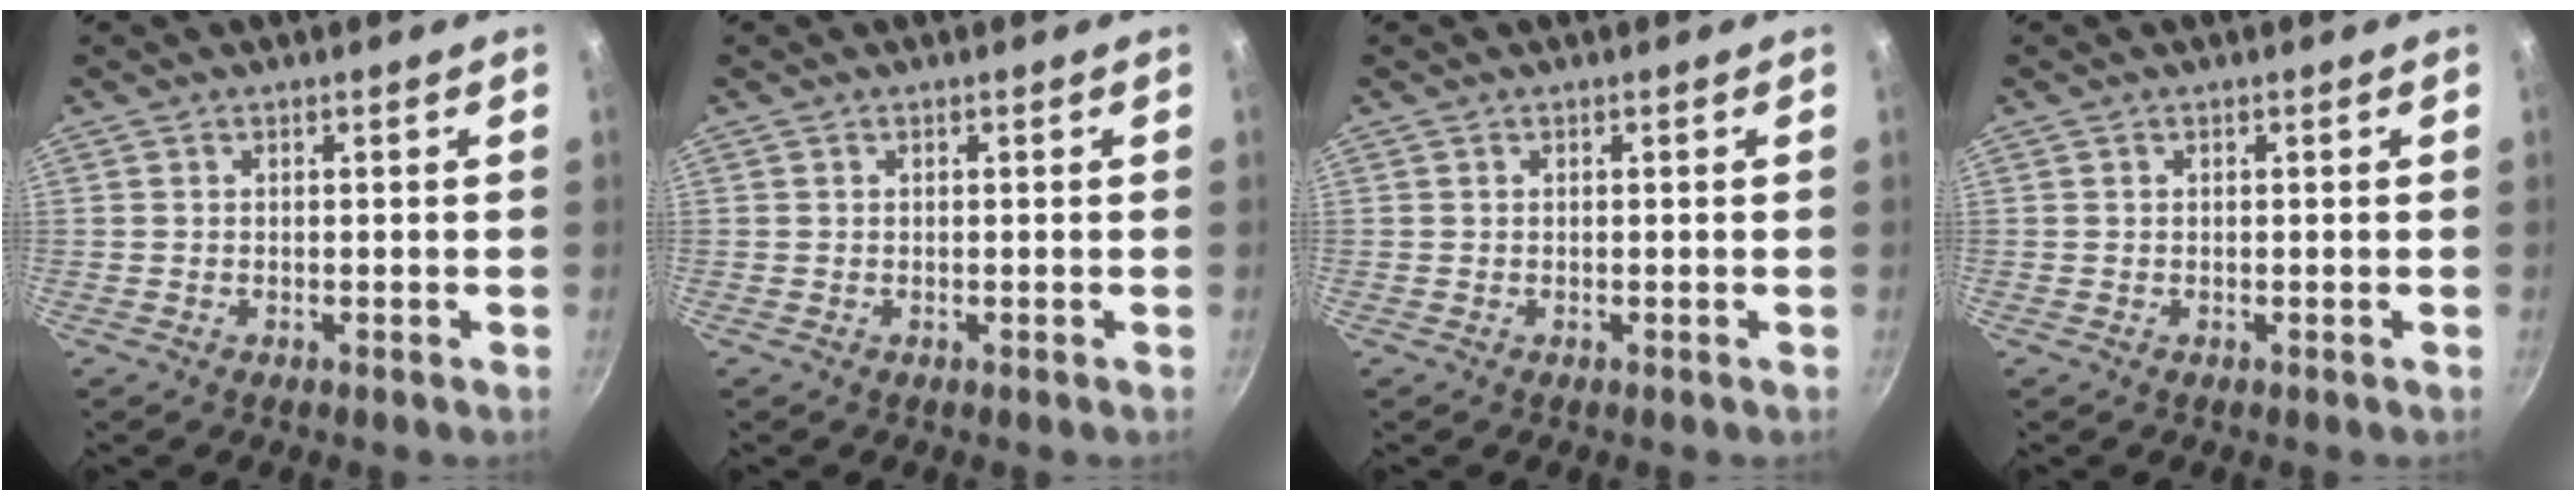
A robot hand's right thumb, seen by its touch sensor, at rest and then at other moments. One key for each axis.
{"total": 0.0}
{"total": 0.0}
{"total": 0.0}